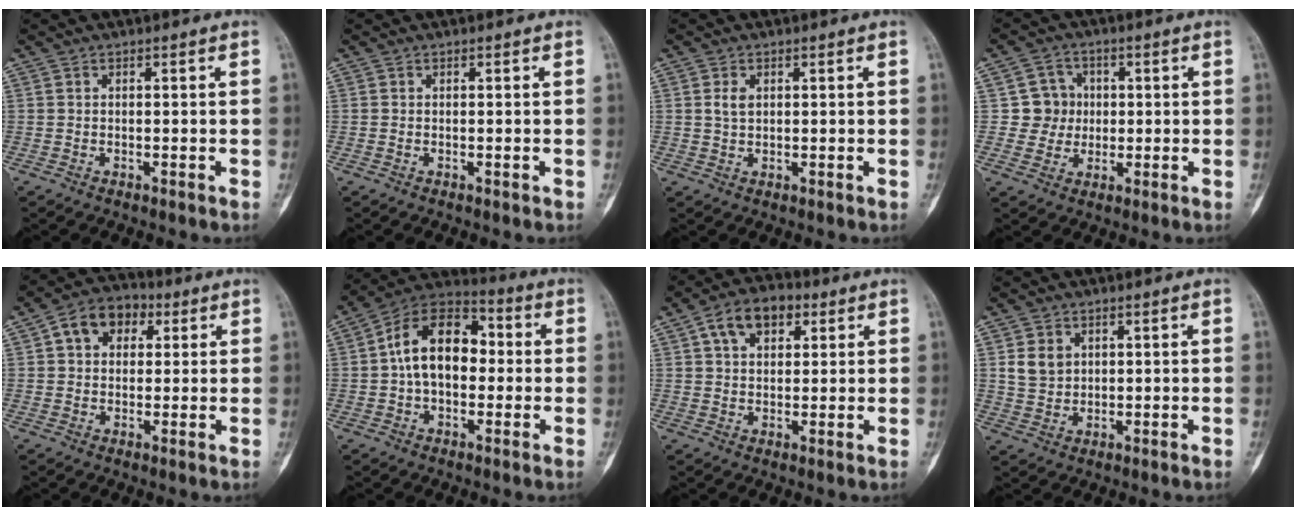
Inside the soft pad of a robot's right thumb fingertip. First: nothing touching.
{"total": 0.0}
{"total": 2.2, "force": [0.7, 1.5, 1.5], "torque": [-0.028, 0.001, 0.015]}
{"total": 6.2, "force": [0.5, 6.2, 0.8], "torque": [0.029, 0.012, 0.003]}
{"total": 9.4, "force": [3.0, 7.0, 5.5], "torque": [-0.060, 0.012, 0.040]}
{"total": 14.7, "force": [0.6, 9.6, 11.1], "torque": [-0.158, 0.039, -0.006]}
{"total": 9.6, "force": [4.1, 6.0, 6.2], "torque": [-0.080, 0.008, 0.060]}
{"total": 4.9, "force": [1.6, 4.0, 2.3], "torque": [-0.027, -0.006, 0.036]}